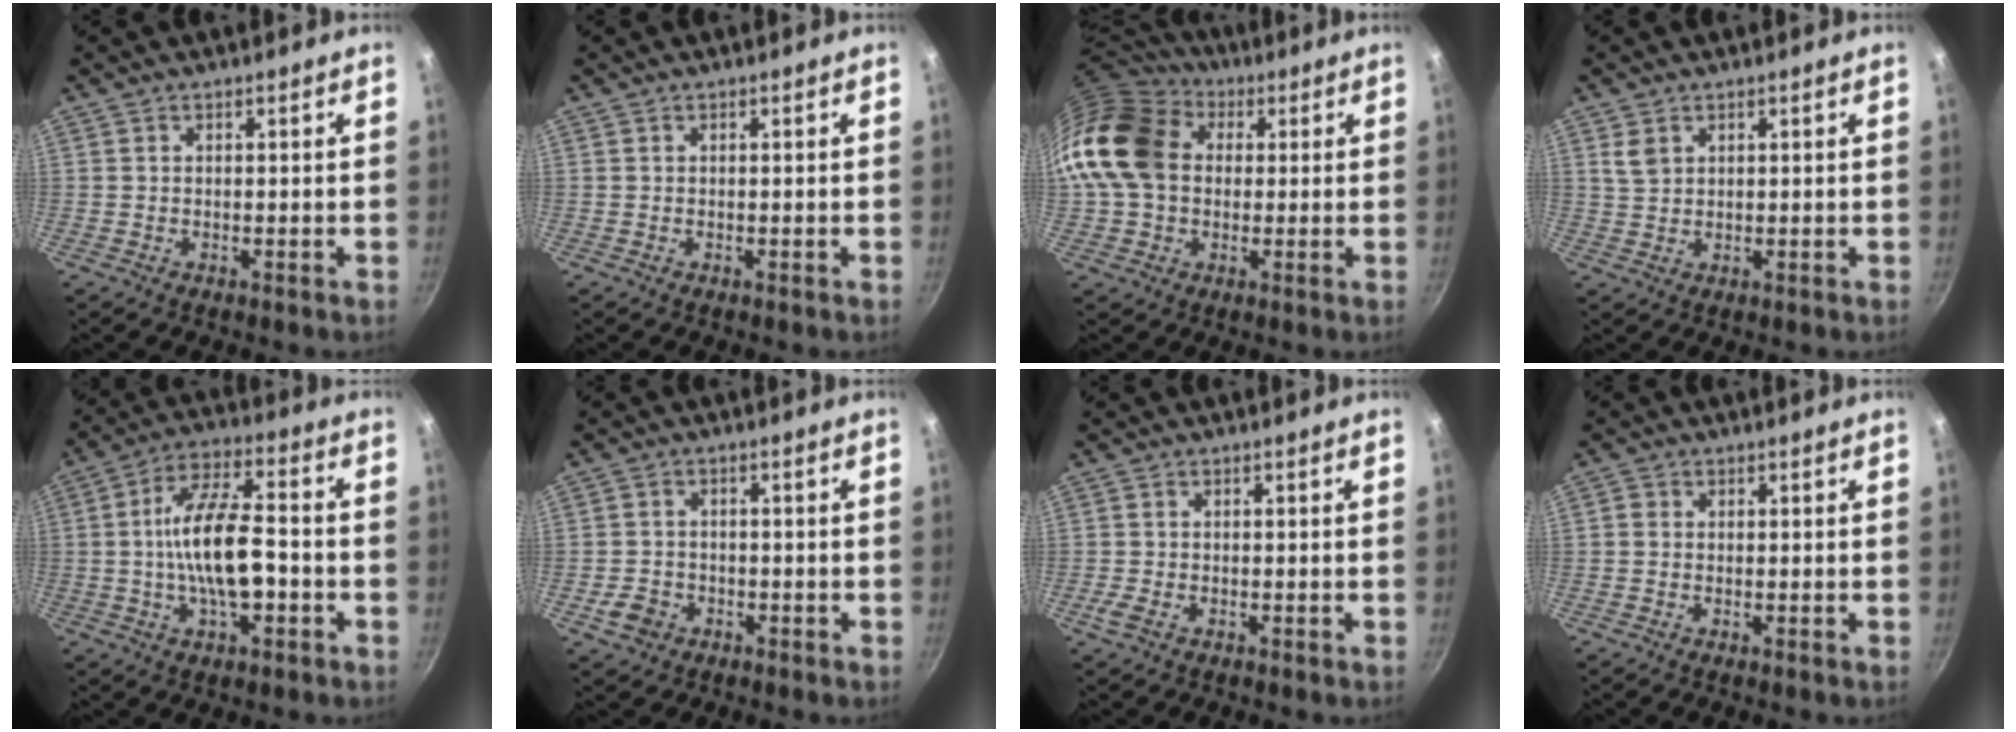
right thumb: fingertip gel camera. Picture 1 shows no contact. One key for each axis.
{"total": 0.0}
{"total": 18.8, "fx": 2.3, "fy": 14.6, "fz": 11.6, "tx": -0.222, "ty": 0.038, "tz": 0.029}
{"total": 3.0, "fx": 1.4, "fy": 2.1, "fz": 1.6, "tx": -0.025, "ty": -0.001, "tz": 0.031}
{"total": 14.2, "fx": -2.3, "fy": 5.9, "fz": 12.6, "tx": -0.214, "ty": 0.033, "tz": -0.050}
{"total": 4.4, "fx": -2.0, "fy": 3.5, "fz": 1.8, "tx": -0.030, "ty": 0.020, "tz": -0.032}
{"total": 2.2, "fx": -1.0, "fy": 1.3, "fz": 1.5, "tx": -0.034, "ty": 0.000, "tz": -0.021}
{"total": 1.2, "fx": -0.1, "fy": 1.1, "fz": 0.4, "tx": -0.006, "ty": 0.004, "tz": -0.005}